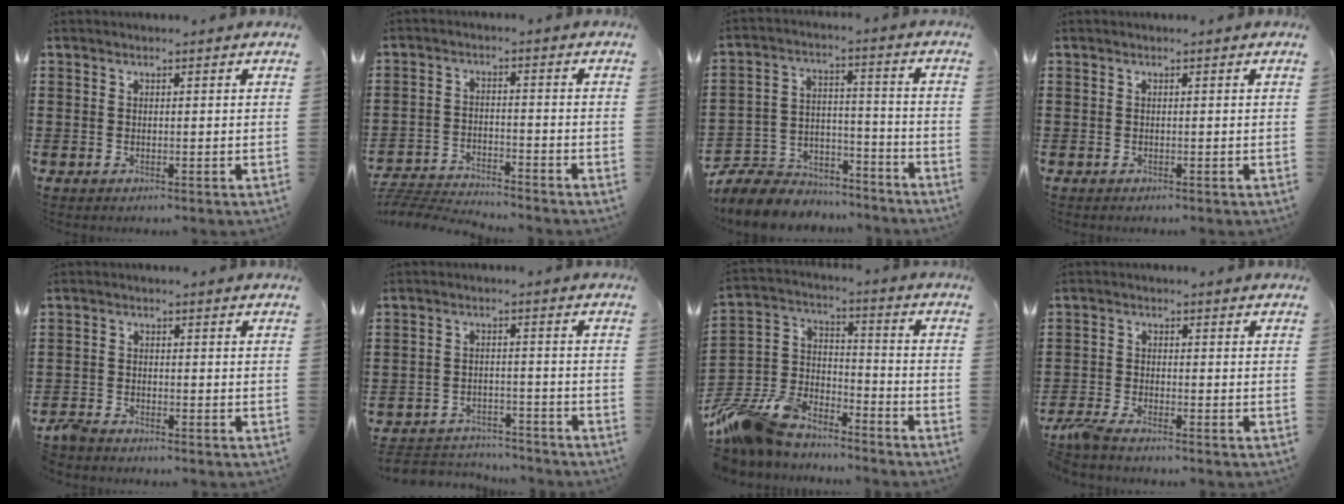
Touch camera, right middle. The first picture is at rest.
{"total": 4.1, "force": [-4.1, 0.1, 0.4], "torque": [-0.019, 0.000, -0.090]}
{"total": 8.5, "force": [-8.1, 2.5, 1.1], "torque": [-0.039, 0.015, -0.164]}
{"total": 0.0}
{"total": 2.3, "force": [-2.2, 0.3, 0.5], "torque": [-0.027, -0.001, -0.051]}
{"total": 3.7, "force": [-3.6, 0.8, 0.1], "torque": [-0.007, 0.004, -0.078]}
{"total": 10.6, "force": [-9.4, 4.2, 2.3], "torque": [-0.084, 0.010, -0.188]}
{"total": 3.3, "force": [-2.8, 0.2, 1.6], "torque": [-0.057, -0.008, -0.064]}